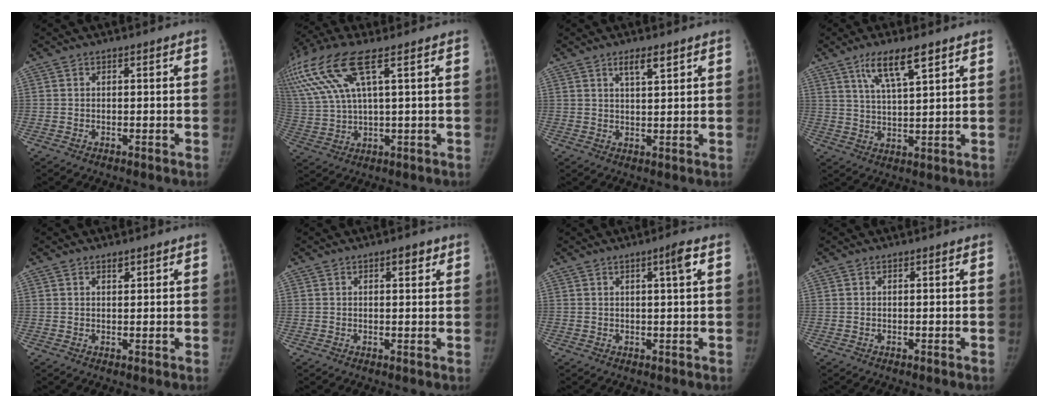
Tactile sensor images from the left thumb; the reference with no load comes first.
{"total": 17.7, "force": [8.2, 5.5, 14.7], "torque": [-0.383, 0.009, 0.165]}
{"total": 3.6, "force": [2.3, 0.8, 2.6], "torque": [-0.042, -0.014, 0.042]}
{"total": 8.4, "force": [5.1, 1.8, 6.5], "torque": [-0.113, -0.023, 0.098]}
{"total": 1.0, "force": [0.8, 0.4, 0.5], "torque": [-0.002, -0.005, 0.011]}
{"total": 2.3, "force": [1.3, 1.0, 1.7], "torque": [-0.014, -0.004, 0.016]}
{"total": 2.9, "force": [1.0, -0.3, 2.7], "torque": [-0.043, -0.001, 0.016]}
{"total": 0.0}